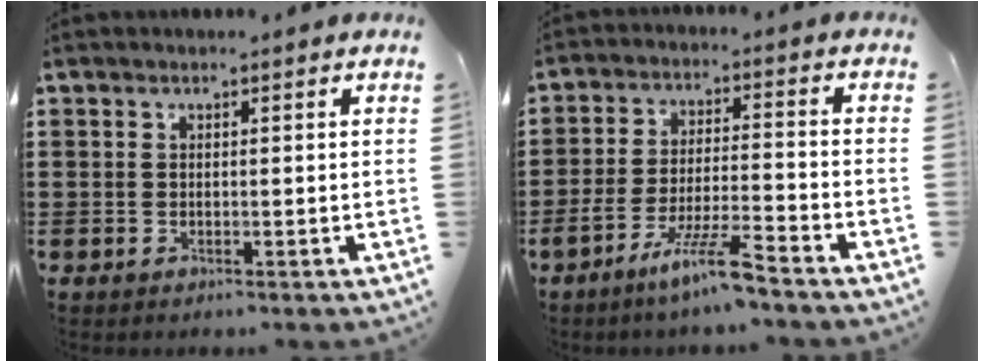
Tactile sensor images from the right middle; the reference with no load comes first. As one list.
[{"total": 7.9, "force": [-6.0, -0.1, 5.1], "torque": [-0.107, -0.011, -0.118]}]